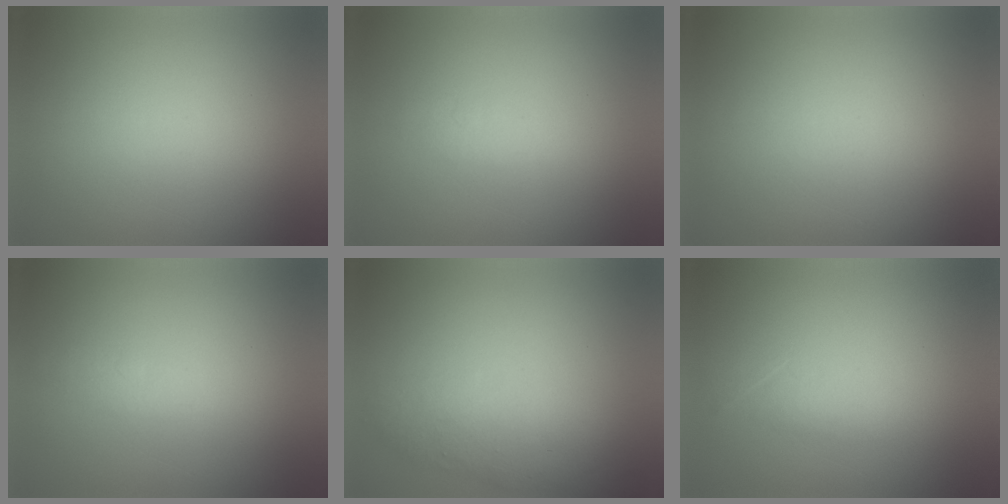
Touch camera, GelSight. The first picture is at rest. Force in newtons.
{"total": 1.3}
{"total": 0.0}
{"total": 1.3}
{"total": 4.2}
{"total": 1.7}